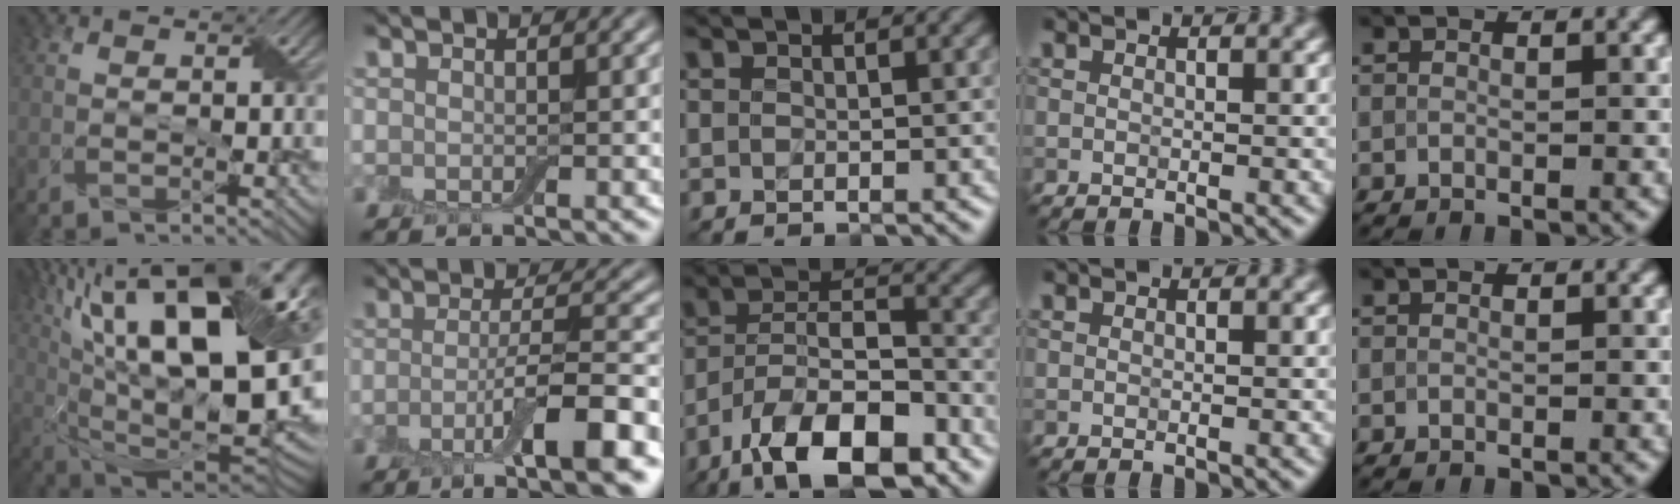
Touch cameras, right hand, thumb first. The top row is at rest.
{"thumb": {"total": 23.8, "force": [7.8, 10.3, 20.0], "torque": [-0.328, 0.058, 0.148]}, "index": {"total": 8.2, "force": [-3.3, 1.4, 7.3], "torque": [-0.114, 0.007, -0.060]}, "middle": {"total": 11.6, "force": [-7.3, 4.6, 7.7], "torque": [-0.135, 0.006, -0.137]}}